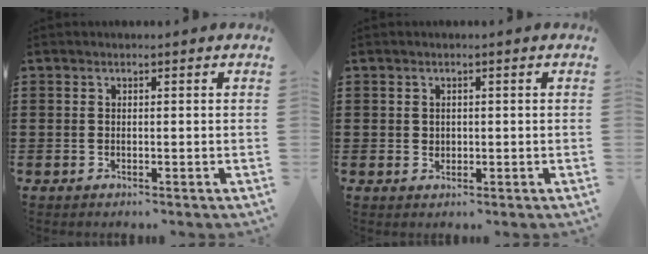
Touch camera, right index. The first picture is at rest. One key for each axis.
{"total": 1.0, "fx": 0.3, "fy": 0.9, "fz": 0.3, "tx": -0.009, "ty": 0.004, "tz": 0.007}